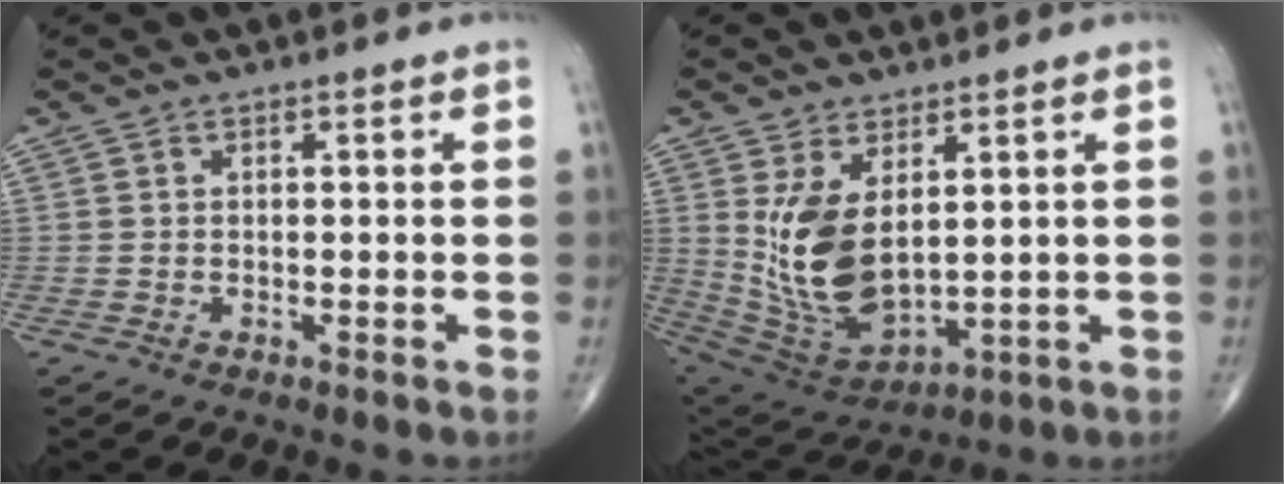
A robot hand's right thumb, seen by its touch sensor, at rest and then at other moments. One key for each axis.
{"total": 13.9, "fx": 3.0, "fy": 7.5, "fz": 11.3, "tx": -0.204, "ty": -0.022, "tz": 0.082}